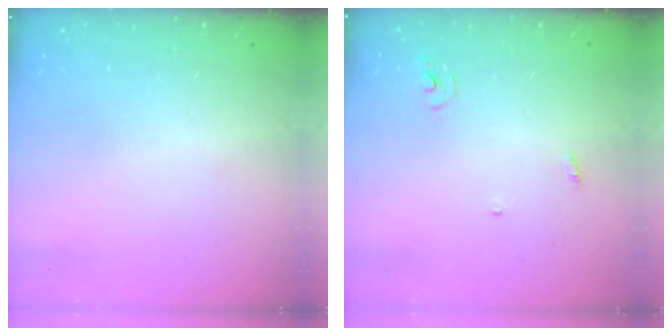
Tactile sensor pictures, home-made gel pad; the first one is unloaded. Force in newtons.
{"total": 3.0, "press": 3.0, "slide": 0.2}